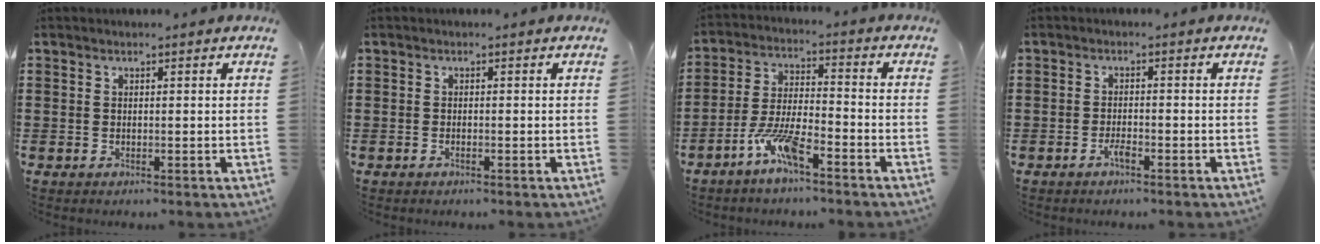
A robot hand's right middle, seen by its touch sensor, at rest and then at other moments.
{"total": 0.5, "force": [-0.4, 0.0, 0.4], "torque": [-0.009, -0.005, -0.006]}
{"total": 7.5, "force": [-5.0, 1.3, 5.5], "torque": [-0.130, -0.008, -0.097]}
{"total": 1.9, "force": [-1.3, 0.4, 1.4], "torque": [-0.035, -0.004, -0.025]}